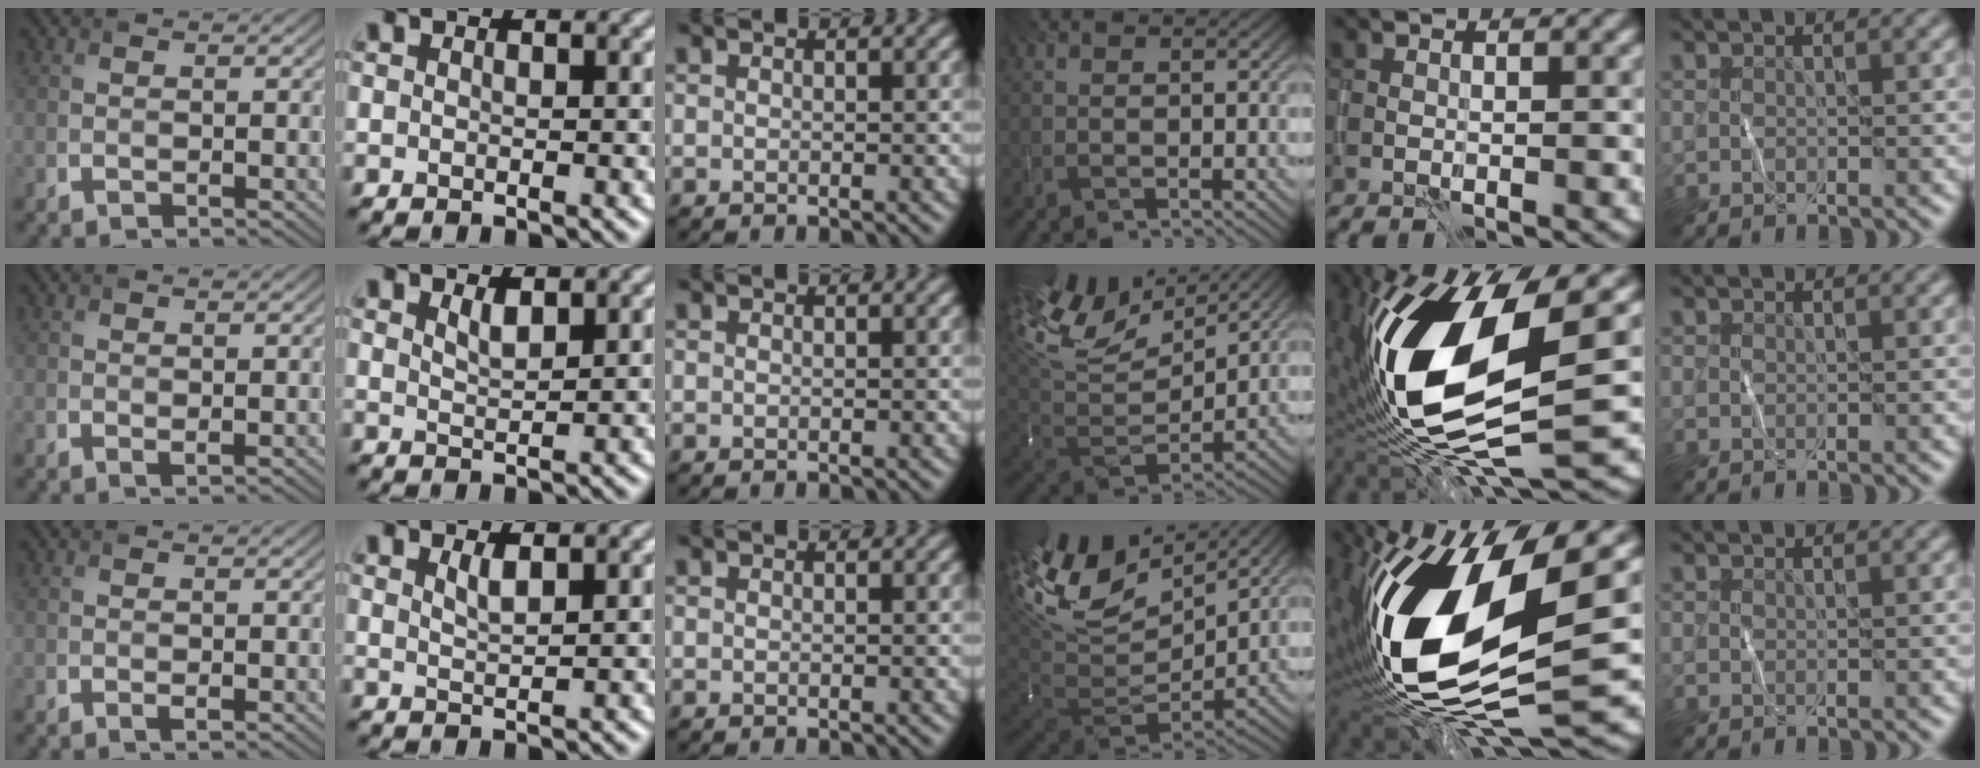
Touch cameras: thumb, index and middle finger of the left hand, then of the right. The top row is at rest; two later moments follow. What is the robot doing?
{"motion": "wipe", "object": "whiteboard"}